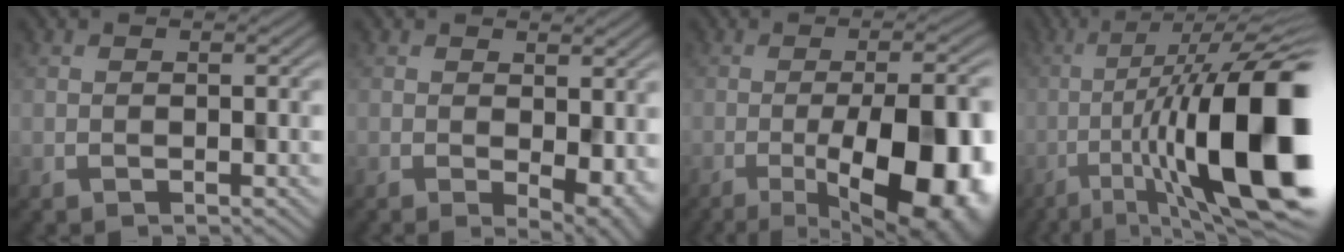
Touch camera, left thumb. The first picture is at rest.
{"total": 3.9, "force": [-0.7, 1.4, 3.6], "torque": [-0.054, -0.015, 0.017]}
{"total": 15.8, "force": [-6.0, 5.7, 13.4], "torque": [-0.169, -0.004, -0.074]}
{"total": 16.9, "force": [-2.9, 5.5, 15.7], "torque": [-0.252, -0.010, -0.034]}